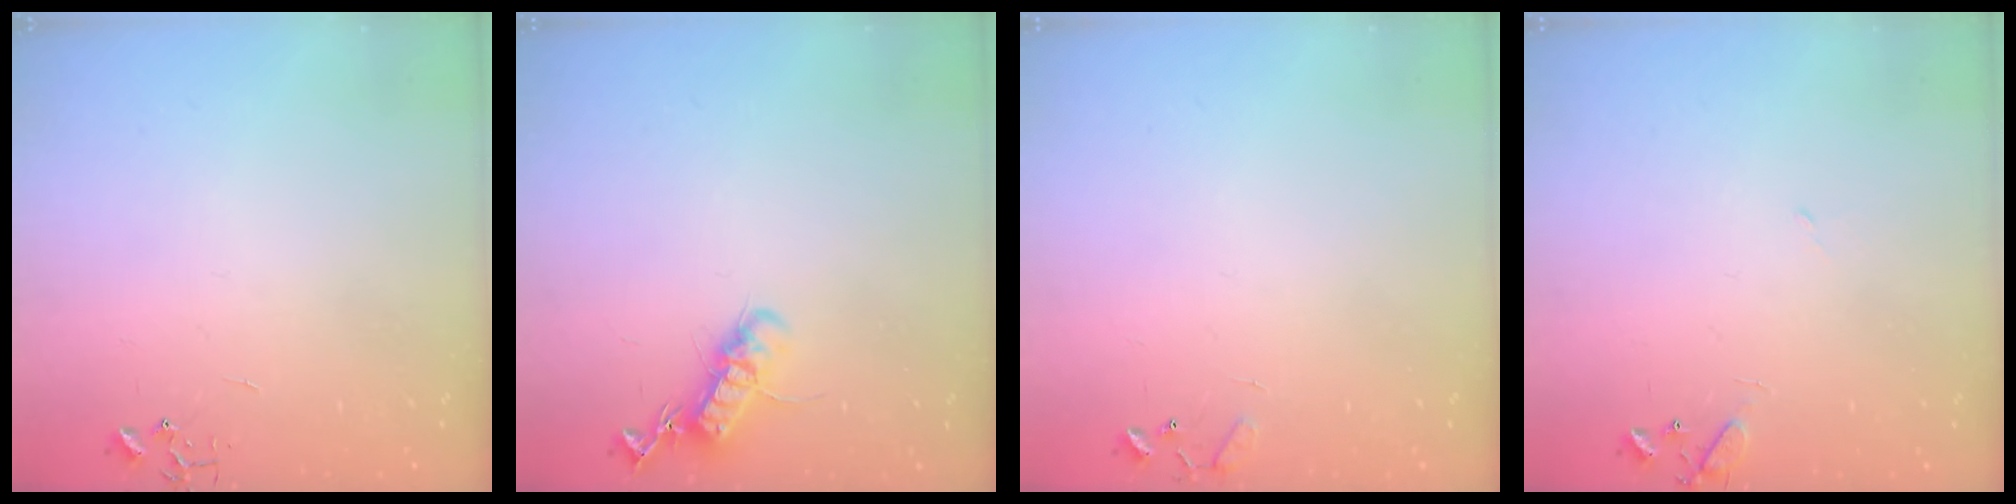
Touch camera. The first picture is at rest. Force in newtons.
{"total": 12.9, "press": 12.9, "slide": 0.3}
{"total": 7.6, "press": 7.5, "slide": 0.6}
{"total": 8.6, "press": 8.5, "slide": 1.1}